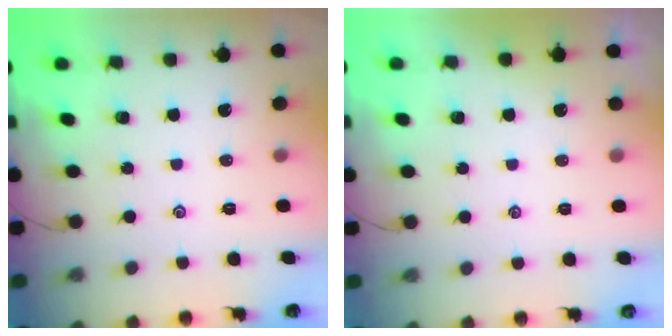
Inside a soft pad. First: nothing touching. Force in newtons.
{"total": 1.2, "press": 1.2, "slide": 0.3}